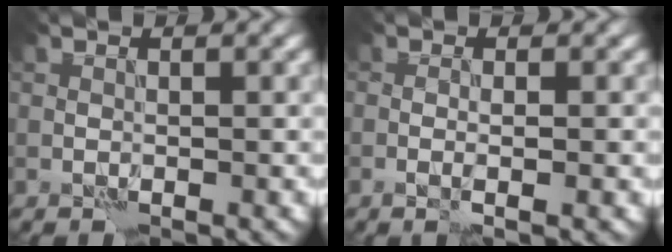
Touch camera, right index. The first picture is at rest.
{"total": 1.4, "force": [-0.2, -0.1, 1.3], "torque": [-0.021, -0.001, -0.005]}